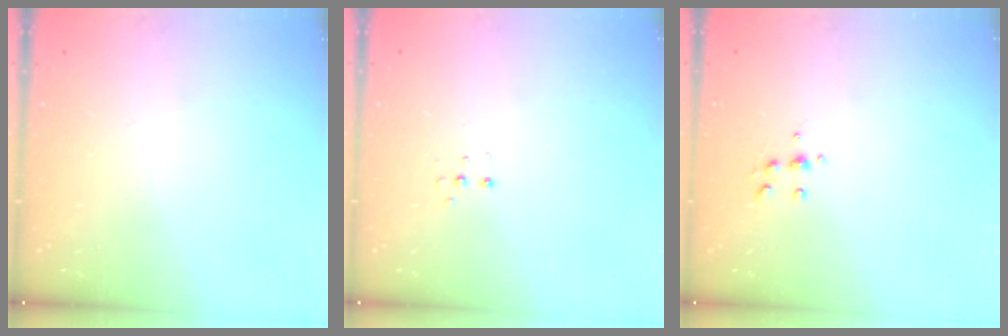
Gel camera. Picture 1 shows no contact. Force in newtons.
{"total": 3.6, "press": 3.5, "slide": 0.8}
{"total": 5.8, "press": 5.7, "slide": 0.8}